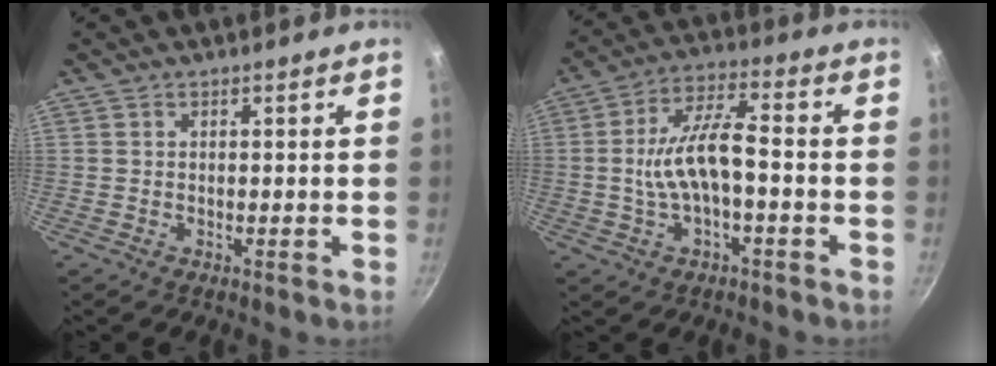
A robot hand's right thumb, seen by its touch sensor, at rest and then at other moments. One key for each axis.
{"total": 10.8, "fx": -1.7, "fy": 4.2, "fz": 9.8, "tx": -0.173, "ty": 0.037, "tz": -0.036}